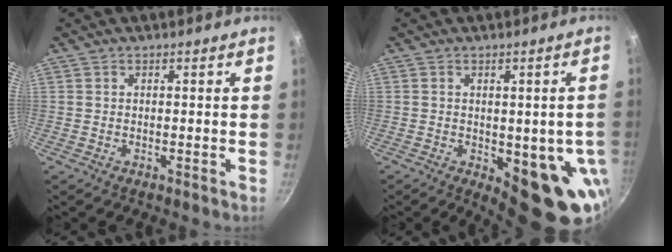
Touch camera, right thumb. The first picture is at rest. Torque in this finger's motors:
{"motor_torque": [2.87, 2.13, 2.01, -0.76, 0.48]}